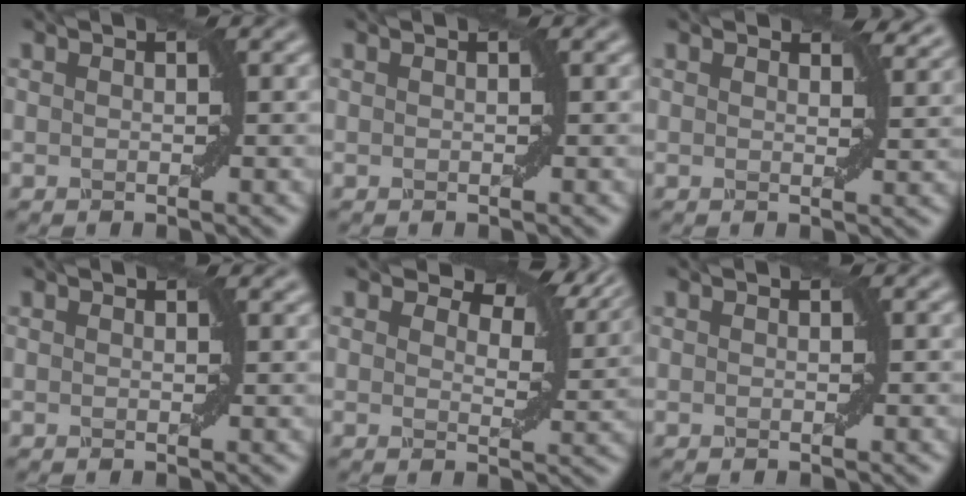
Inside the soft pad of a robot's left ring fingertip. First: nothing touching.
{"total": 0.0}
{"total": 2.9, "force": [2.3, 1.1, 1.4], "torque": [-0.022, 0.000, 0.032]}
{"total": 1.1, "force": [1.0, 0.4, 0.3], "torque": [-0.004, -0.003, 0.011]}
{"total": 7.3, "force": [5.2, 3.1, 4.1], "torque": [-0.058, 0.008, 0.076]}
{"total": 0.0}